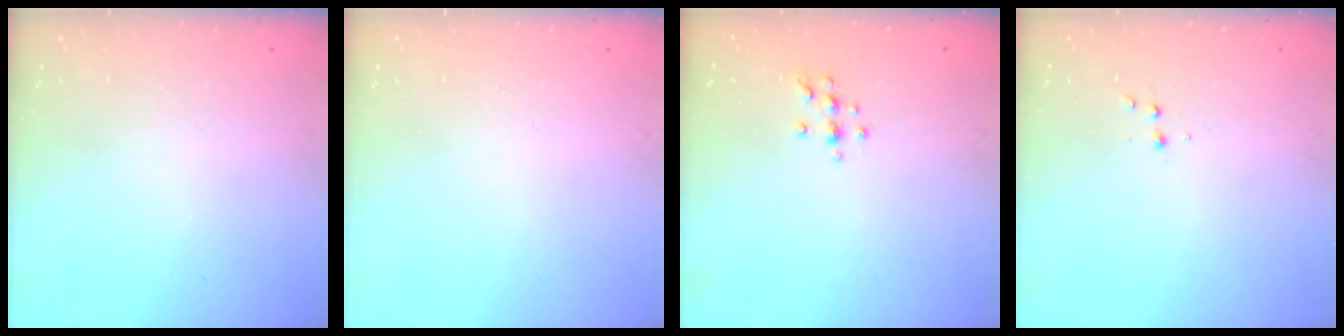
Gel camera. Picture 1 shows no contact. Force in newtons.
{"total": 0.0}
{"total": 6.3, "press": 6.2, "slide": 0.7}
{"total": 2.9, "press": 2.7, "slide": 1.1}